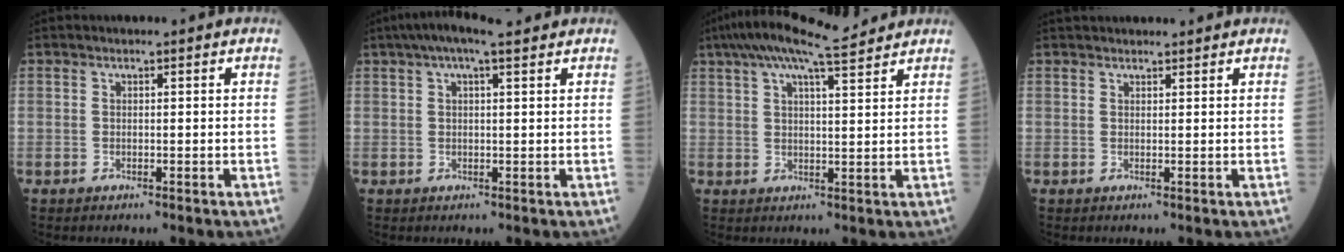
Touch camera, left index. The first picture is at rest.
{"total": 6.9, "force": [5.1, 1.0, 4.6], "torque": [-0.080, 0.044, 0.082]}
{"total": 11.6, "force": [9.6, 1.0, 6.4], "torque": [-0.115, 0.031, 0.144]}
{"total": 4.9, "force": [4.6, 0.9, 1.4], "torque": [-0.012, 0.035, 0.062]}